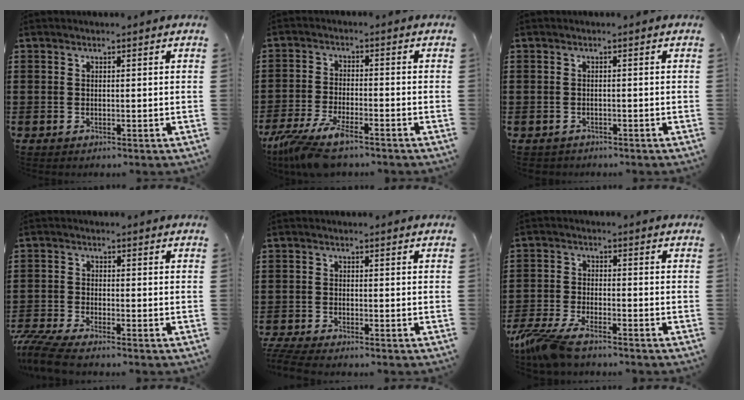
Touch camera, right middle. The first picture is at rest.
{"total": 7.0, "force": [-5.5, 0.6, 4.2], "torque": [-0.107, -0.021, -0.107]}
{"total": 0.8, "force": [-0.7, 0.2, -0.1], "torque": [-0.002, 0.000, -0.017]}
{"total": 4.7, "force": [-4.3, 0.3, 1.8], "torque": [-0.058, -0.016, -0.090]}
{"total": 2.6, "force": [-2.5, -0.1, 0.7], "torque": [-0.029, -0.007, -0.054]}
{"total": 5.9, "force": [-4.9, 0.8, 3.2], "torque": [-0.092, -0.018, -0.100]}